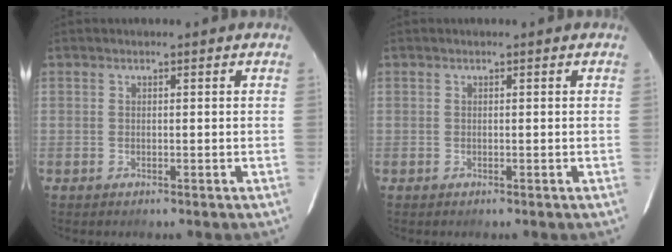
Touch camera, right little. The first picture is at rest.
{"total": 0.0}